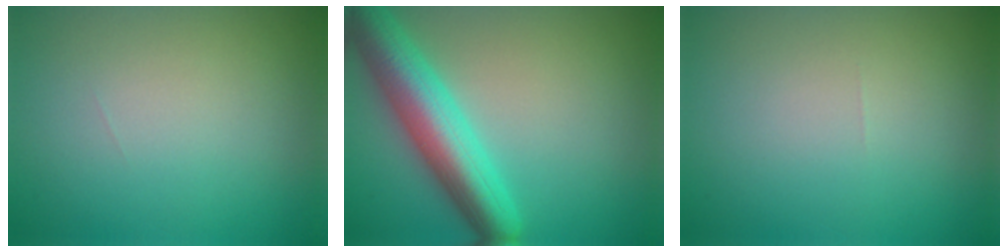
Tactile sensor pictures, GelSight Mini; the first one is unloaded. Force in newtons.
{"total": 8.0, "press": 8.0, "slide": 0.4}
{"total": 0.0}